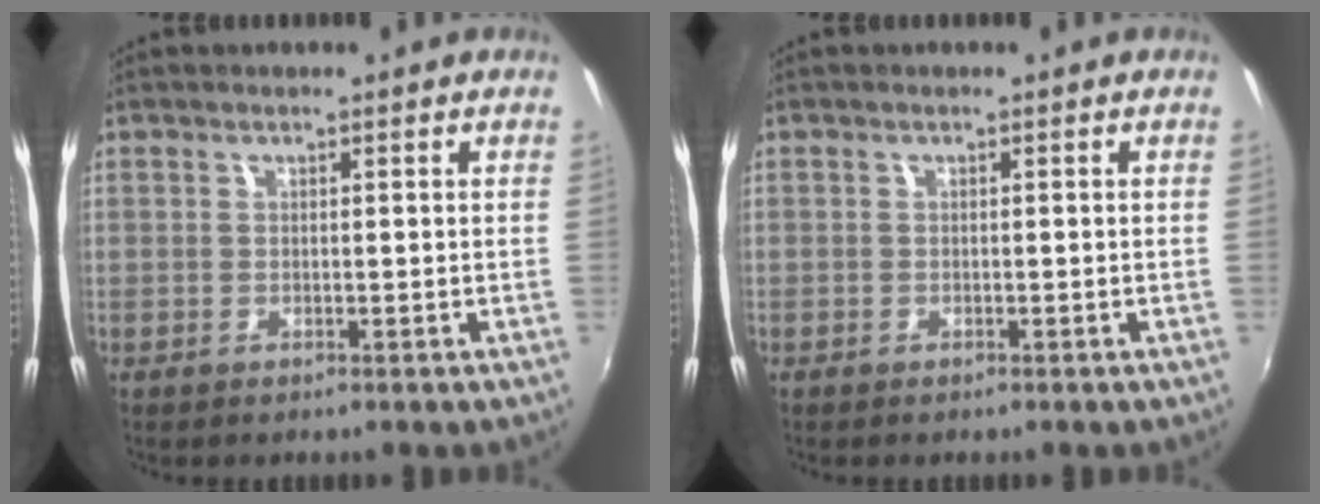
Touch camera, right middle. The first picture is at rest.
{"total": 0.0}